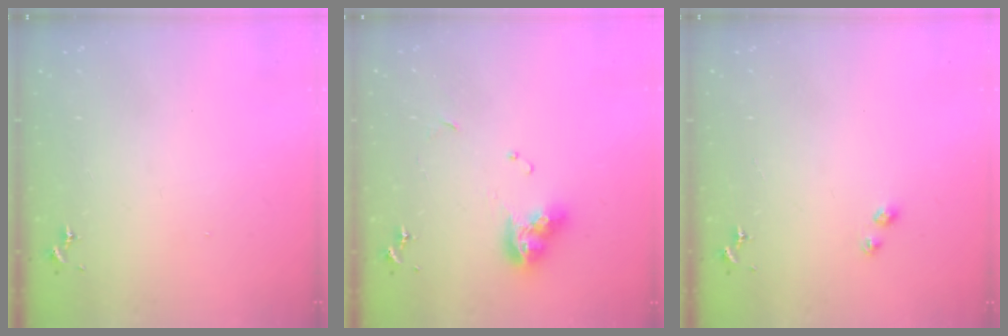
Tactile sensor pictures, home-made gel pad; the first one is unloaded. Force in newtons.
{"total": 12.1, "press": 12.0, "slide": 1.3}
{"total": 2.6, "press": 2.6, "slide": 0.3}